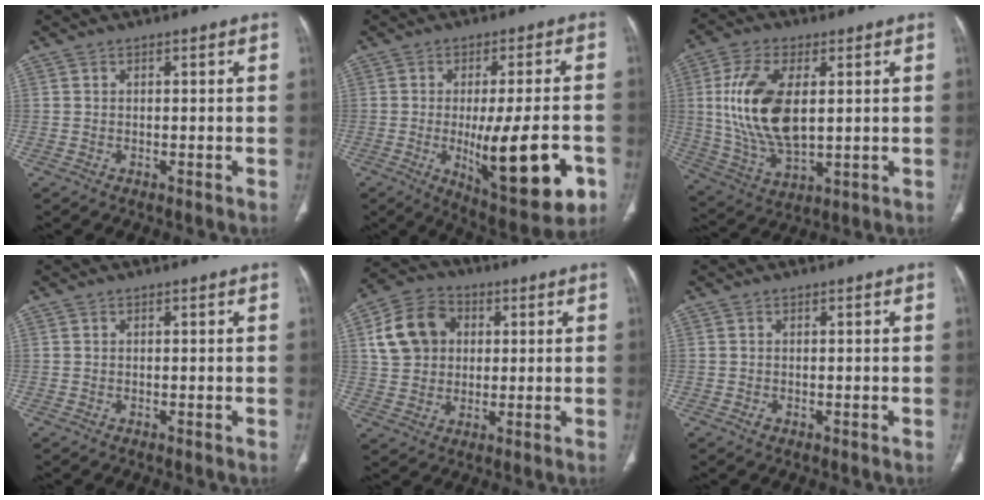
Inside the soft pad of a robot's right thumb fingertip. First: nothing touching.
{"total": 17.7, "force": [-4.6, 5.1, 16.3], "torque": [-0.230, -0.005, -0.051]}
{"total": 16.1, "force": [2.4, 8.2, 13.7], "torque": [-0.276, -0.012, 0.054]}
{"total": 0.0}
{"total": 11.8, "force": [2.7, 9.7, 6.1], "torque": [-0.096, 0.012, 0.045]}
{"total": 0.6, "force": [-0.2, 0.4, 0.3], "torque": [-0.008, -0.001, -0.003]}